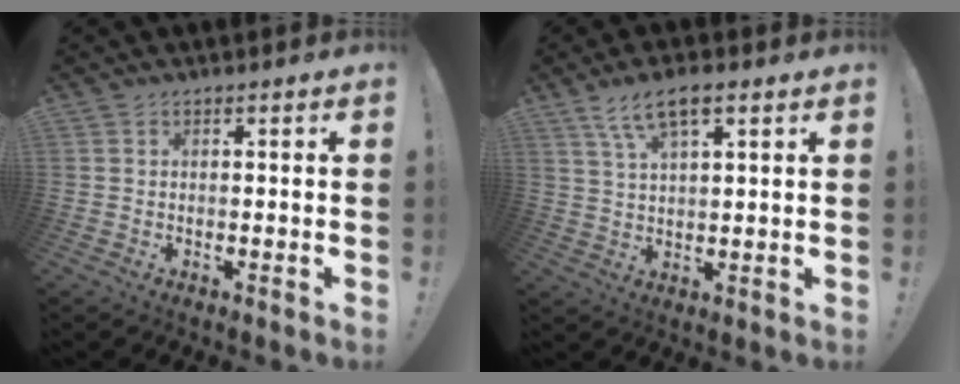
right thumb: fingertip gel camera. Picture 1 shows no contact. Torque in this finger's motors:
{"motor_torque": [1.40, 1.43, 0.46, 0.20, 0.13]}